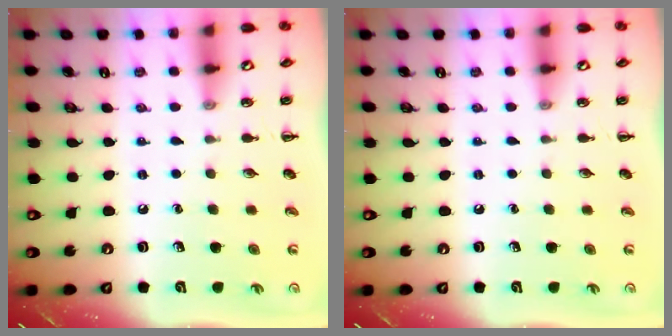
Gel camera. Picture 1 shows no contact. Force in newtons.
{"total": 0.0}